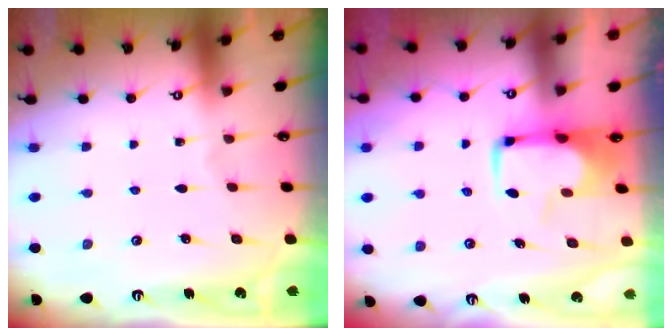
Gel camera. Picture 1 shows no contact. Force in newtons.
{"total": 1.0, "press": 0.8, "slide": 0.6}